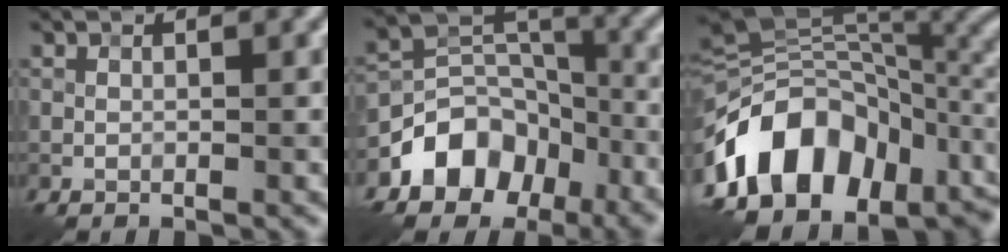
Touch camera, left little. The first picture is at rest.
{"total": 7.5, "force": [-4.4, 5.1, 3.4], "torque": [-0.038, -0.001, -0.087]}
{"total": 15.3, "force": [-4.9, 9.7, 10.7], "torque": [-0.196, 0.016, -0.091]}